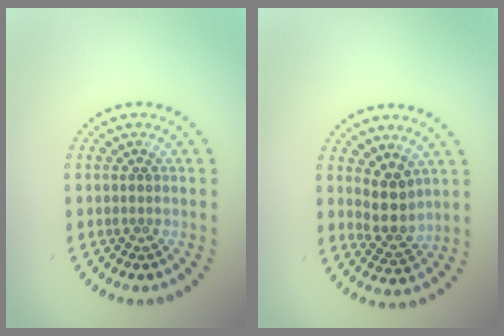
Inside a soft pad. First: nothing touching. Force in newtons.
{"total": 2.7, "press": 2.3, "slide": 1.5}